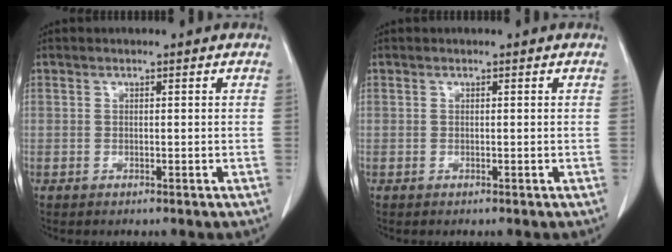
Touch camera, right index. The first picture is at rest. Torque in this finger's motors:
{"motor_torque": [0.00, 0.00, 0.00, 0.00]}